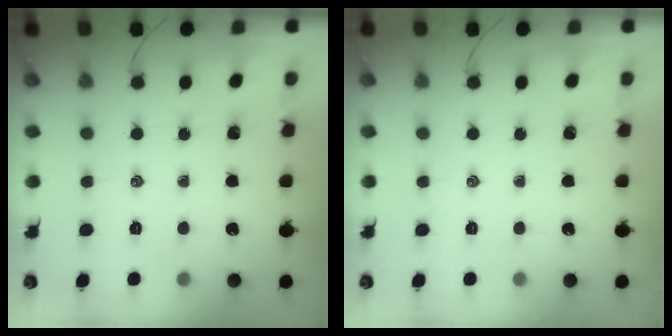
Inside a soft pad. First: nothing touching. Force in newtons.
{"total": 0.0}